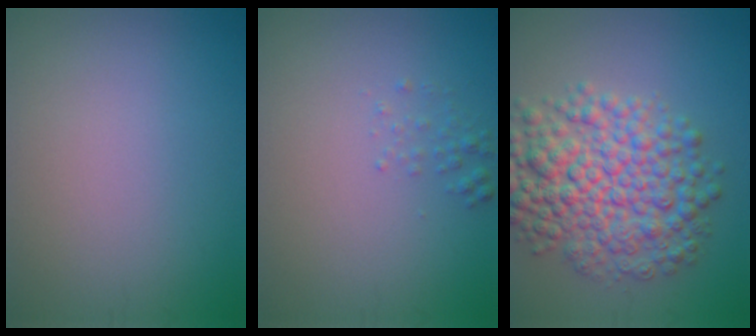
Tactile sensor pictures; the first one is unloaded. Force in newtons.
{"total": 1.0, "press": 1.0, "slide": 0.0}
{"total": 8.6, "press": 8.6, "slide": 0.0}